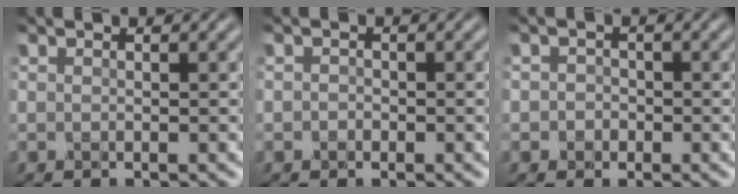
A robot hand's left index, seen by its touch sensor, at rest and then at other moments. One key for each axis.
{"total": 0.7, "fx": -0.2, "fy": 0.7, "fz": 0.2, "tx": -0.002, "ty": -0.004, "tz": -0.007}
{"total": 1.6, "fx": -0.2, "fy": 1.5, "fz": 0.4, "tx": 0.011, "ty": 0.002, "tz": -0.017}